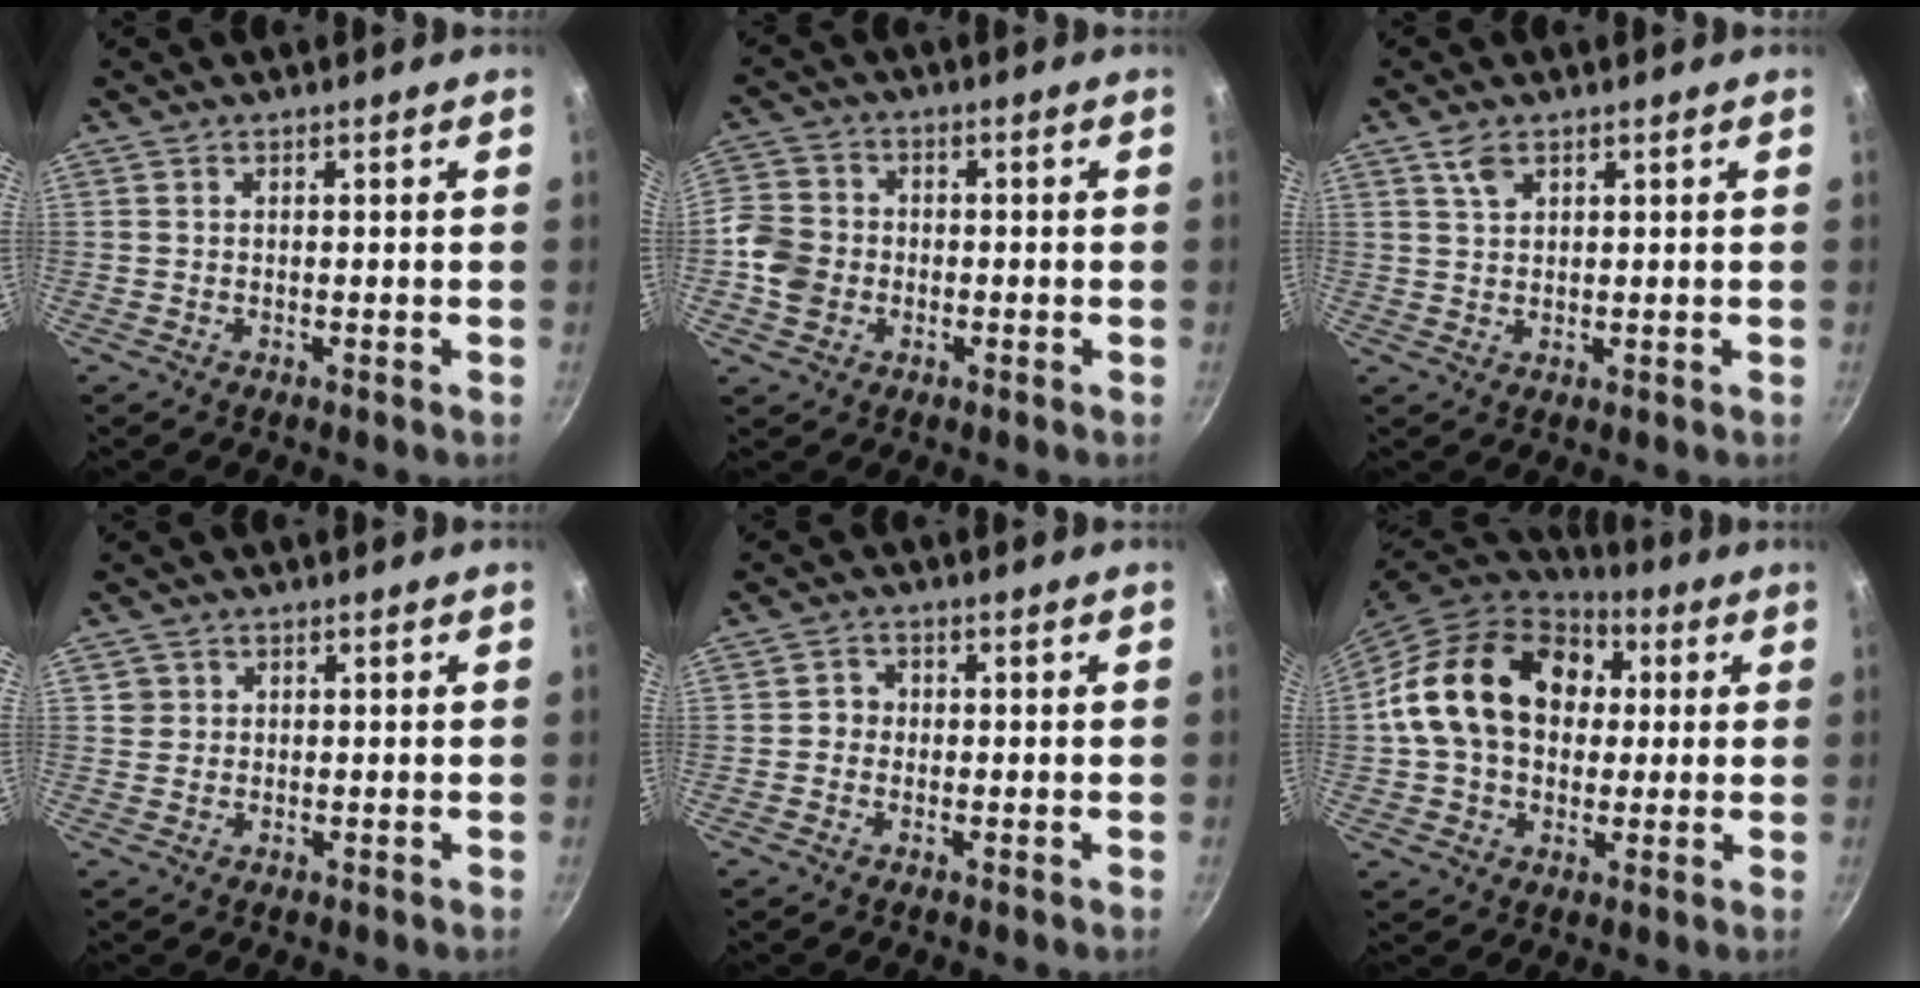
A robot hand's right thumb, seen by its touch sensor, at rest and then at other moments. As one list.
[{"total": 7.6, "force": [-1.7, 6.6, 3.4], "torque": [-0.048, 0.017, -0.047]}, {"total": 3.1, "force": [1.8, 1.7, 1.9], "torque": [-0.030, -0.005, 0.037]}, {"total": 2.0, "force": [0.5, 1.9, 0.3], "torque": [0.009, 0.009, 0.007]}, {"total": 2.3, "force": [-0.3, 2.2, 0.7], "torque": [0.005, 0.006, -0.011]}, {"total": 20.9, "force": [3.7, 15.8, 13.2], "torque": [-0.207, 0.030, 0.056]}]